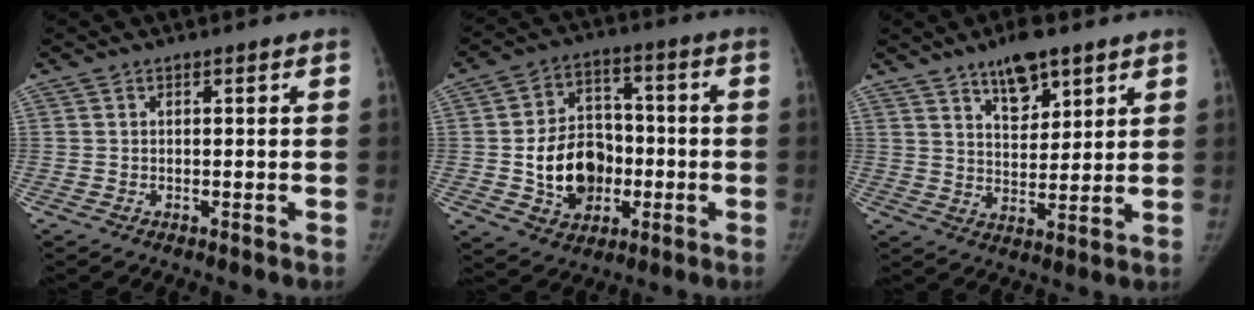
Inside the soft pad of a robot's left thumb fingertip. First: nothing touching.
{"total": 14.4, "force": [-2.6, 11.1, 8.9], "torque": [-0.101, 0.022, -0.037]}
{"total": 8.5, "force": [5.7, 3.4, 5.2], "torque": [-0.062, -0.035, 0.098]}